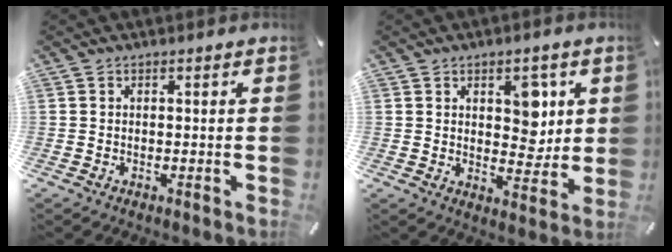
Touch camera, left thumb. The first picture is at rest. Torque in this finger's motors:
{"motor_torque": [0.35, -0.44, 0.05, -0.09, 0.11]}